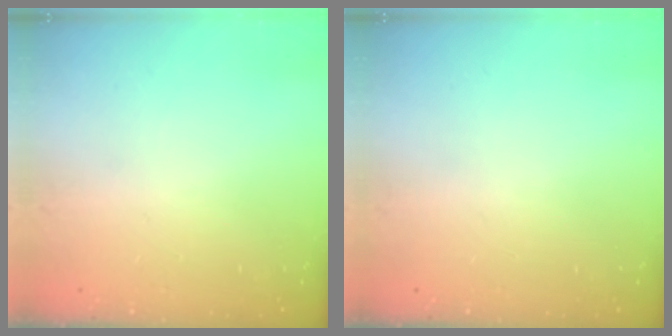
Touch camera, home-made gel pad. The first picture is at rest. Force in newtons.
{"total": 0.0}